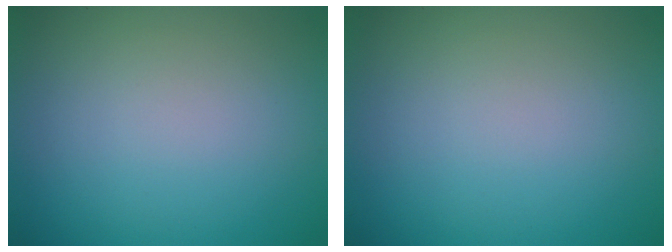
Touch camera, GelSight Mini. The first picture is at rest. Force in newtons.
{"total": 0.0}